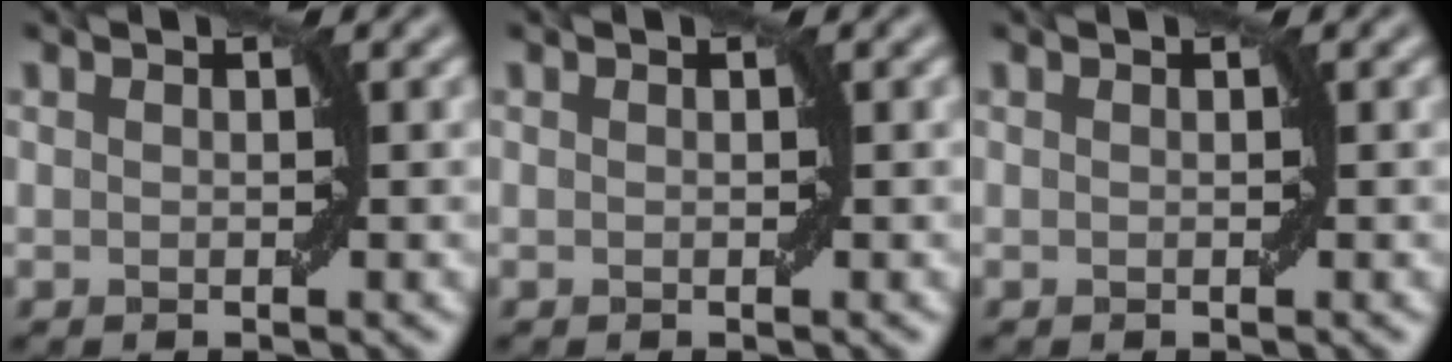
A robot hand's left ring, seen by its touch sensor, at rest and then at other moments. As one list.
[{"total": 0.0}, {"total": 0.0}]